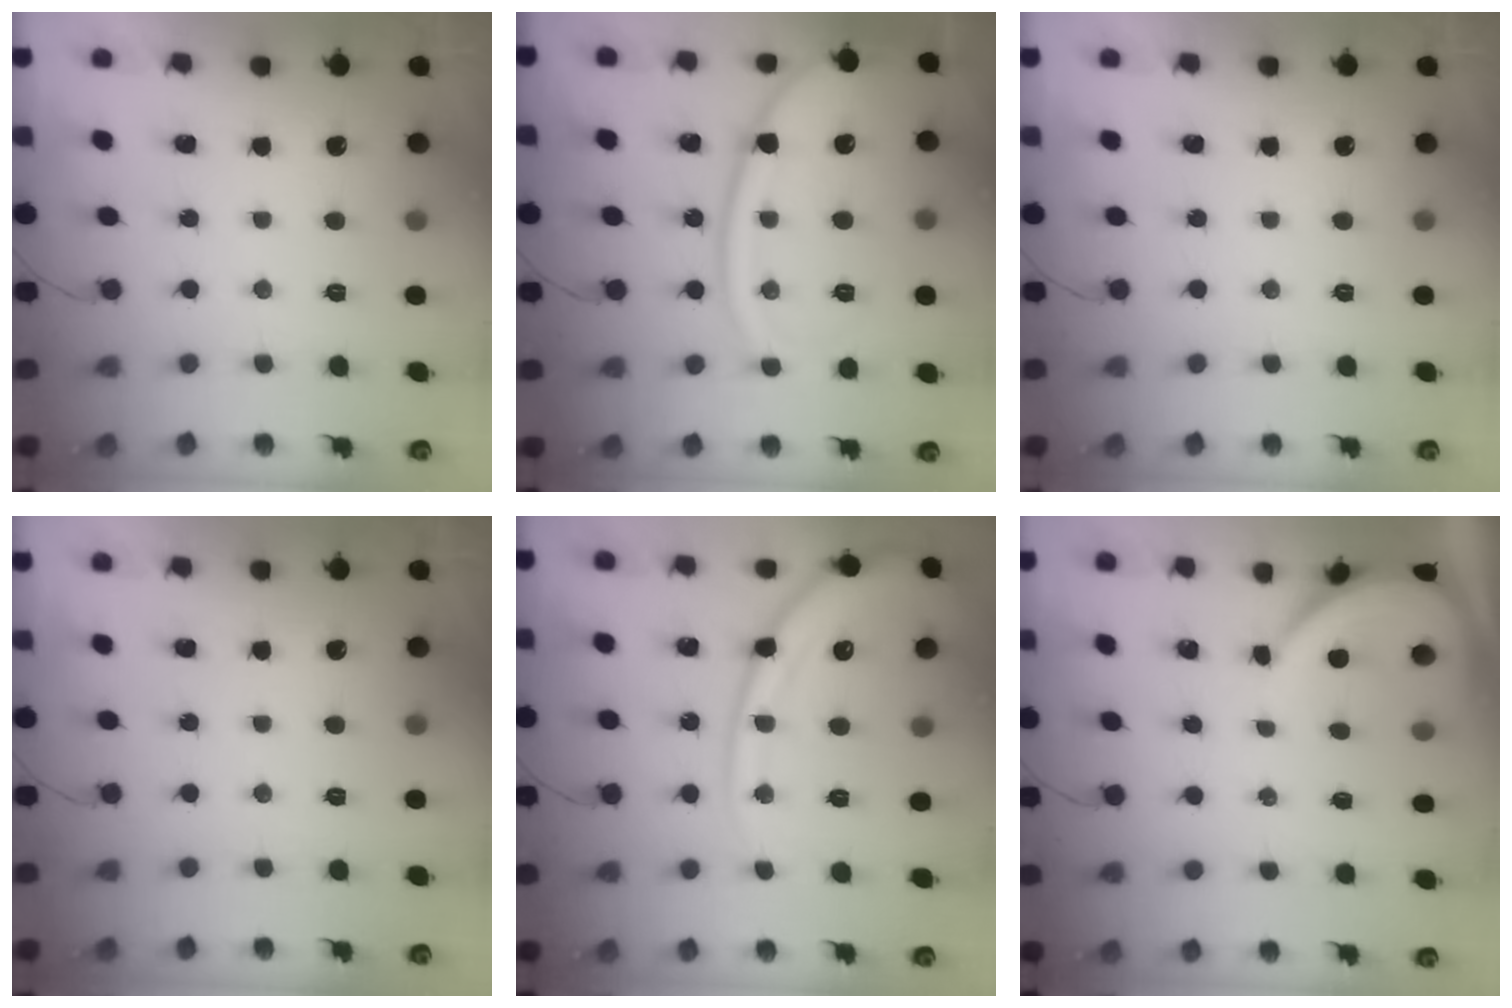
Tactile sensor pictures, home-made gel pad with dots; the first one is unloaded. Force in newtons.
{"total": 14.8, "press": 14.7, "slide": 1.9}
{"total": 0.0}
{"total": 0.0}
{"total": 16.0, "press": 15.9, "slide": 2.0}
{"total": 4.7, "press": 4.6, "slide": 0.6}